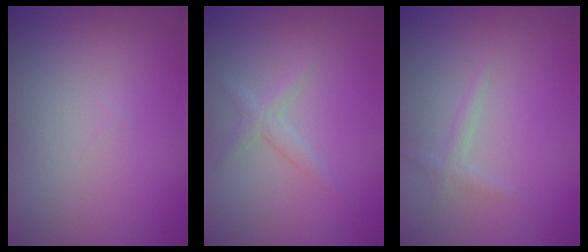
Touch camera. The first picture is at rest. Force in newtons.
{"total": 1.4, "press": 1.4, "slide": 0.0}
{"total": 1.1, "press": 1.1, "slide": 0.0}